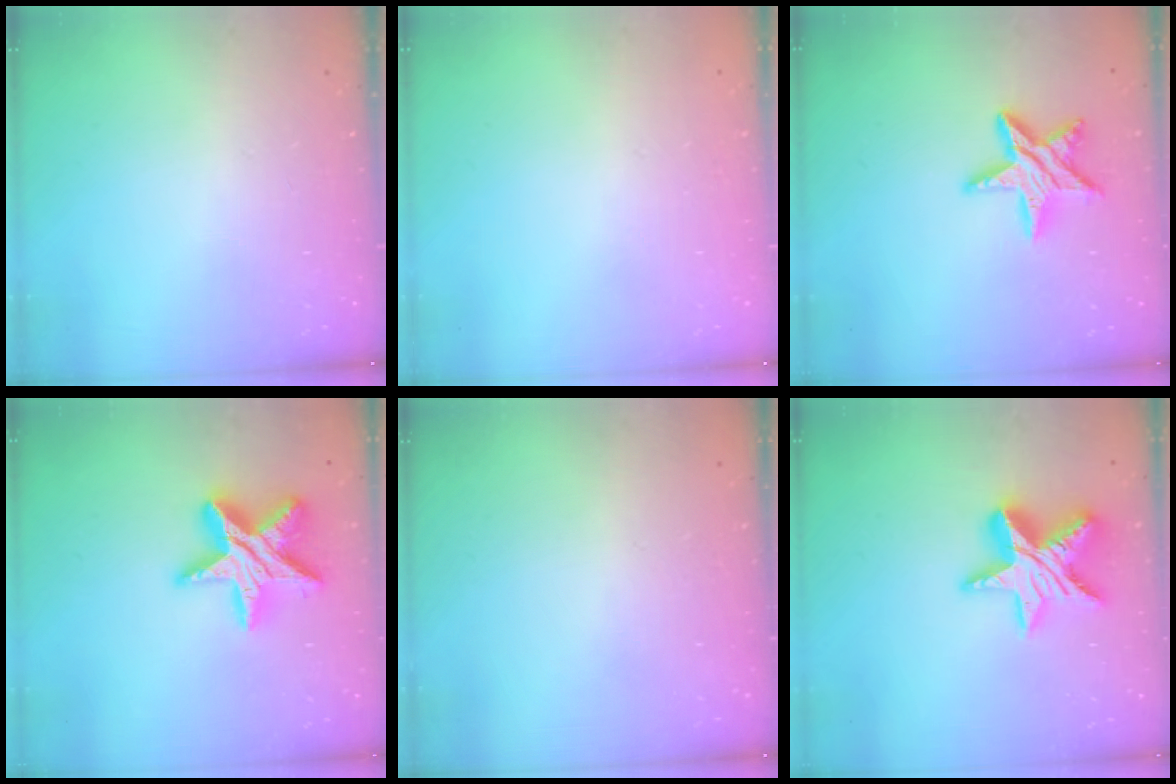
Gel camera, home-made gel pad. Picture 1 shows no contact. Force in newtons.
{"total": 0.0}
{"total": 11.6, "press": 11.6, "slide": 0.6}
{"total": 17.9, "press": 17.9, "slide": 1.1}
{"total": 0.0}
{"total": 16.5, "press": 16.4, "slide": 1.2}